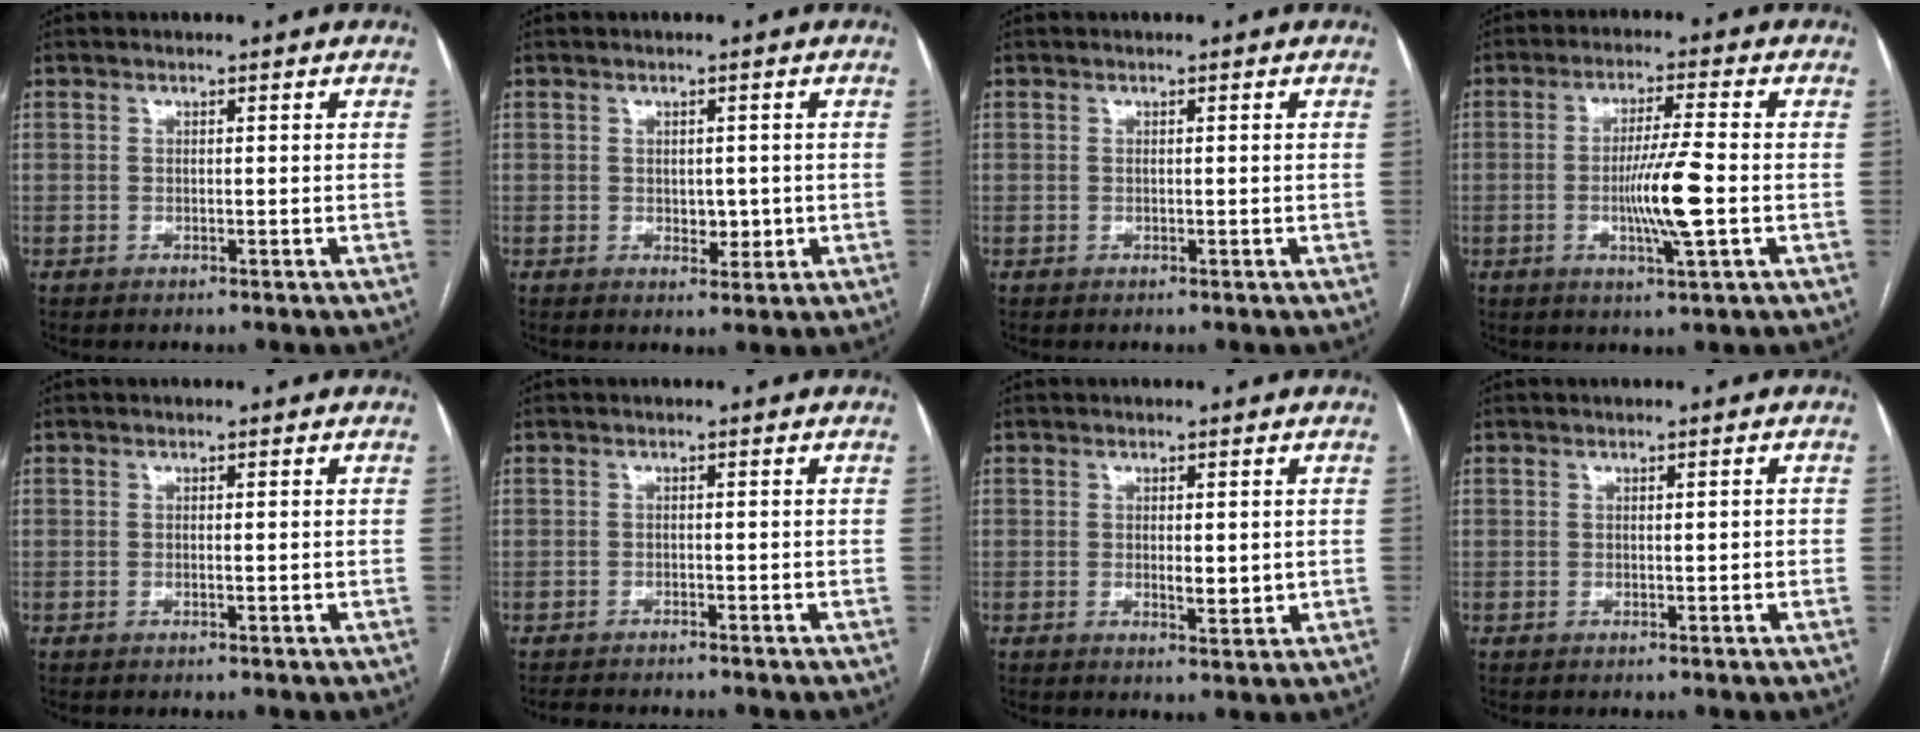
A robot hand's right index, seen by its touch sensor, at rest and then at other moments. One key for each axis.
{"total": 2.5, "fx": -0.1, "fy": 1.7, "fz": 1.8, "tx": -0.022, "ty": -0.002, "tz": 0.005}
{"total": 0.0}
{"total": 8.1, "fx": -1.5, "fy": -0.2, "fz": 7.9, "tx": -0.146, "ty": -0.009, "tz": -0.028}
{"total": 0.5, "fx": -0.1, "fy": 0.0, "fz": 0.5, "tx": -0.011, "ty": -0.001, "tz": -0.001}
{"total": 3.4, "fx": -3.2, "fy": 0.6, "fz": 1.1, "tx": -0.016, "ty": -0.008, "tz": -0.046}
{"total": 3.0, "fx": -0.1, "fy": 1.1, "fz": 2.8, "tx": -0.045, "ty": -0.006, "tz": 0.002}
{"total": 0.8, "fx": 0.0, "fy": 0.2, "fz": 0.8, "tx": -0.009, "ty": 0.001, "tz": 0.002}